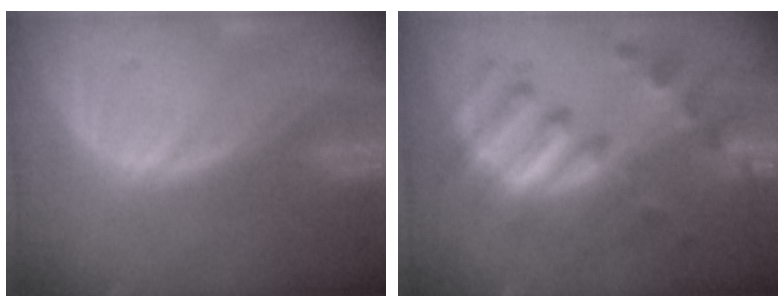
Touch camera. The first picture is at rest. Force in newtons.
{"total": 8.6, "press": 8.6, "slide": 0.3}